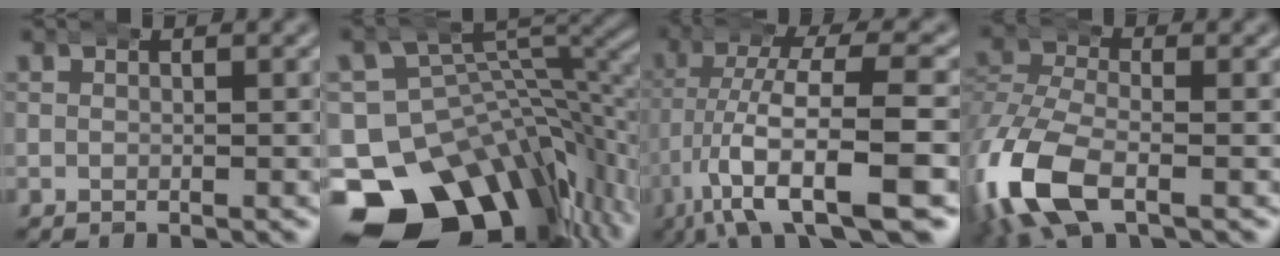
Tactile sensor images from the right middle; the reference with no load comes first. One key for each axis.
{"total": 24.1, "fx": -10.1, "fy": 17.4, "fz": 13.3, "tx": -0.232, "ty": -0.090, "tz": -0.139}
{"total": 11.1, "fx": -5.2, "fy": 3.9, "fz": 9.0, "tx": -0.181, "ty": -0.027, "tz": -0.066}
{"total": 7.3, "fx": -2.5, "fy": 4.5, "fz": 5.1, "tx": -0.148, "ty": -0.032, "tz": -0.027}